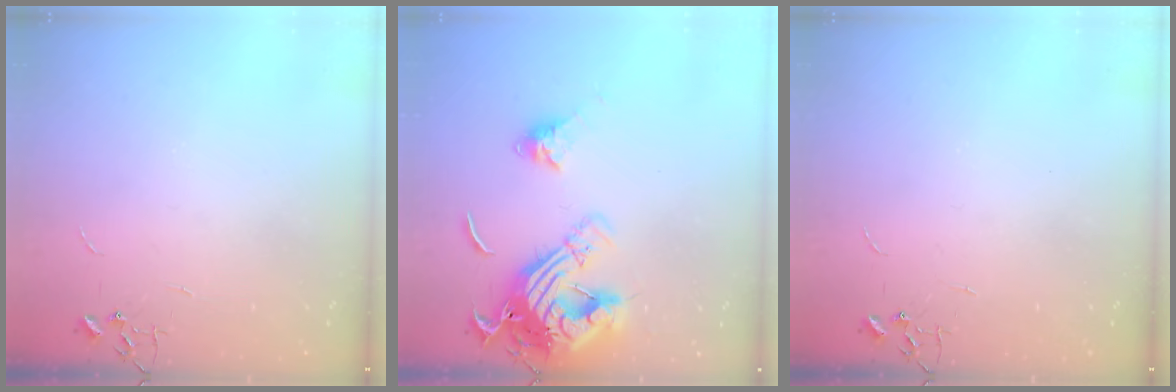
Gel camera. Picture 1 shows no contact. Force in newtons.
{"total": 19.6, "press": 19.5, "slide": 2.1}
{"total": 0.0}